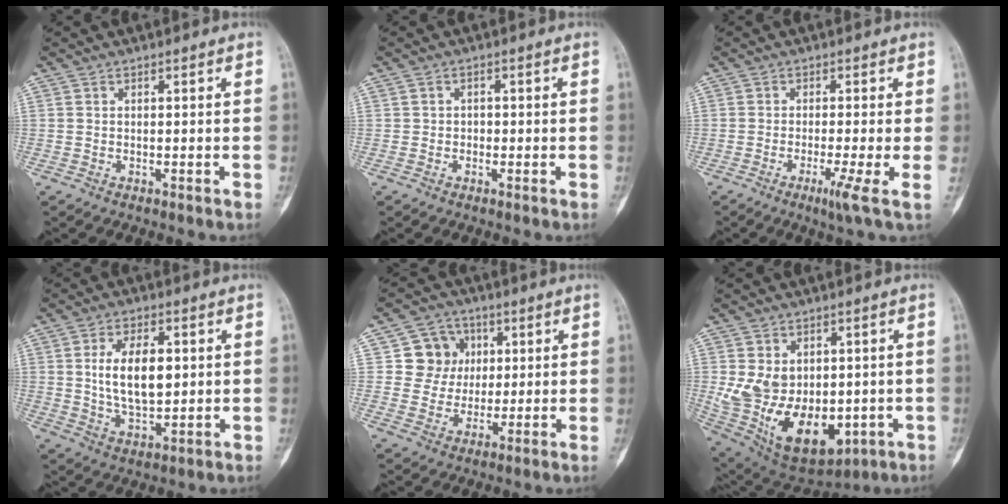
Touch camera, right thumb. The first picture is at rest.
{"total": 1.0, "force": [-0.4, 0.9, 0.2], "torque": [0.006, 0.005, -0.010]}
{"total": 4.6, "force": [-1.5, -0.7, 4.3], "torque": [-0.085, -0.015, -0.031]}
{"total": 11.0, "force": [1.6, 5.8, 9.2], "torque": [-0.150, -0.010, 0.036]}
{"total": 8.8, "force": [2.2, 8.3, 2.2], "torque": [0.012, 0.003, 0.033]}
{"total": 18.4, "force": [-1.6, 12.3, 13.6], "torque": [-0.232, -0.004, 0.015]}